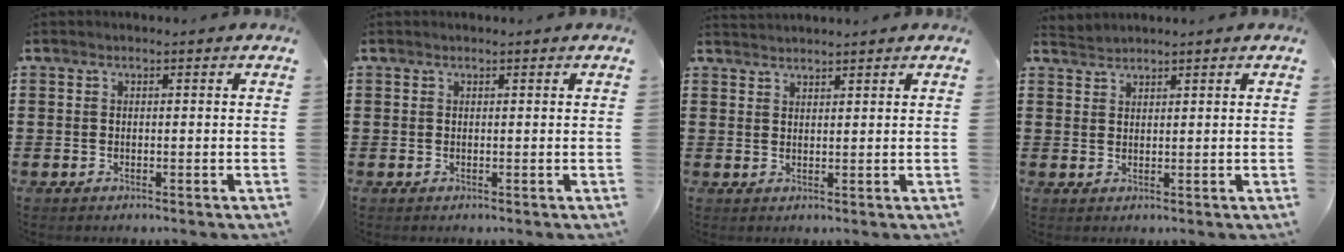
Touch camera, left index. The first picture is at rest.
{"total": 0.0}
{"total": 1.6, "force": [1.6, -0.1, 0.0], "torque": [-0.002, 0.002, 0.032]}
{"total": 1.4, "force": [1.4, -0.2, -0.3], "torque": [0.002, 0.001, 0.029]}